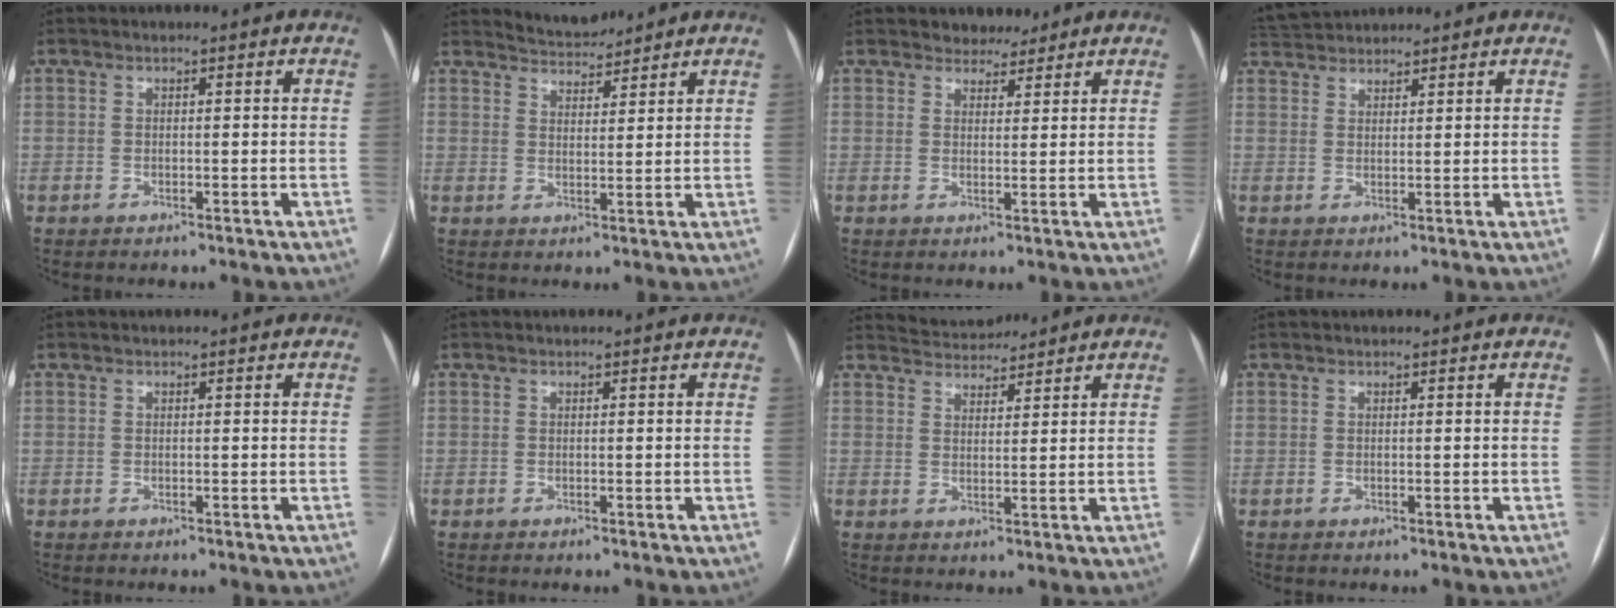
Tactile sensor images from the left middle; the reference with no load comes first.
{"total": 3.9, "force": [3.9, 0.2, -0.4], "torque": [-0.002, 0.006, 0.070]}
{"total": 3.1, "force": [2.8, 1.4, 0.1], "torque": [0.000, 0.002, 0.042]}
{"total": 5.8, "force": [5.6, 1.3, 1.1], "torque": [-0.025, 0.037, 0.101]}
{"total": 0.0}
{"total": 0.0}
{"total": 4.9, "force": [4.9, 0.7, 0.0], "torque": [-0.010, 0.021, 0.080]}
{"total": 0.0}